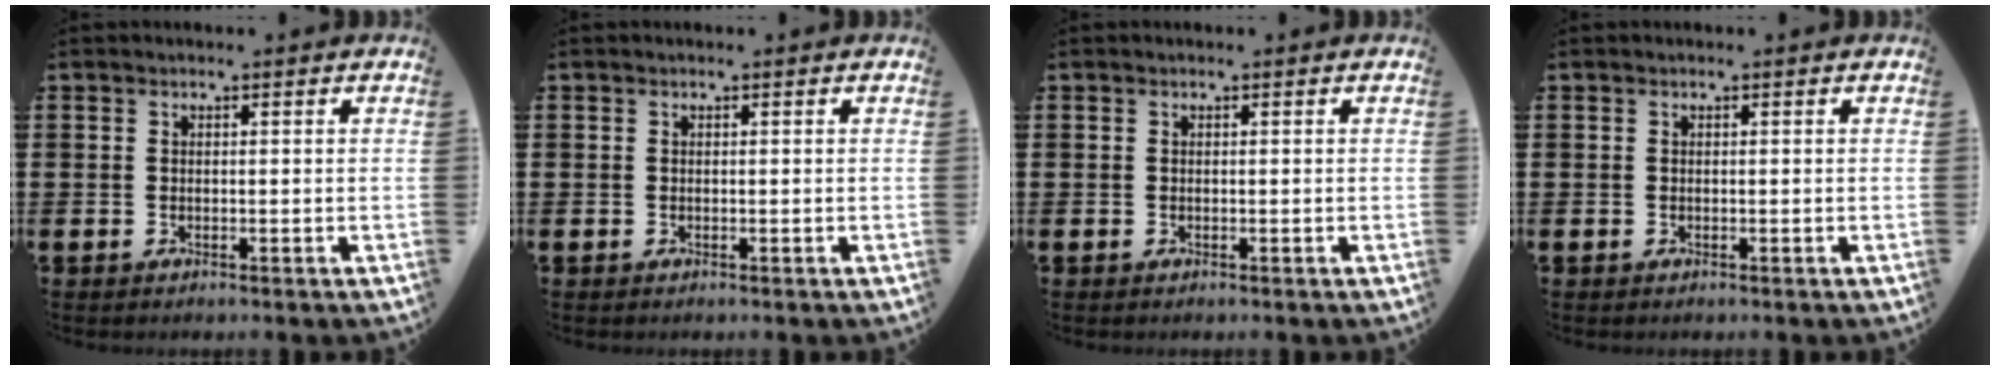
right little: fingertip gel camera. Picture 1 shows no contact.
{"total": 0.0}
{"total": 0.0}
{"total": 0.0}